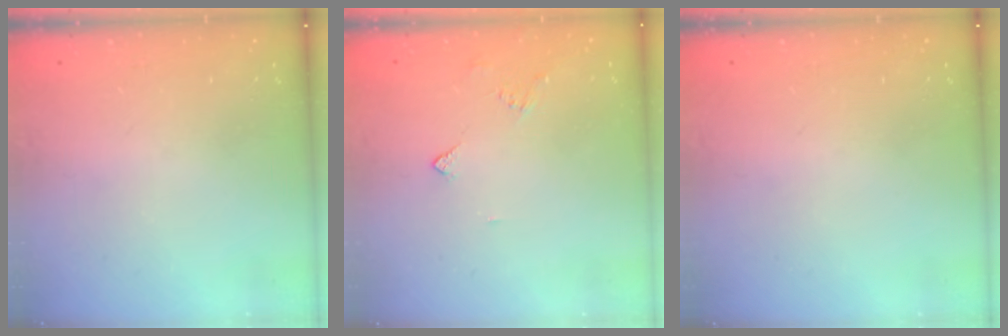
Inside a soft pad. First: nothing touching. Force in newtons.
{"total": 3.9, "press": 3.8, "slide": 0.7}
{"total": 0.0}